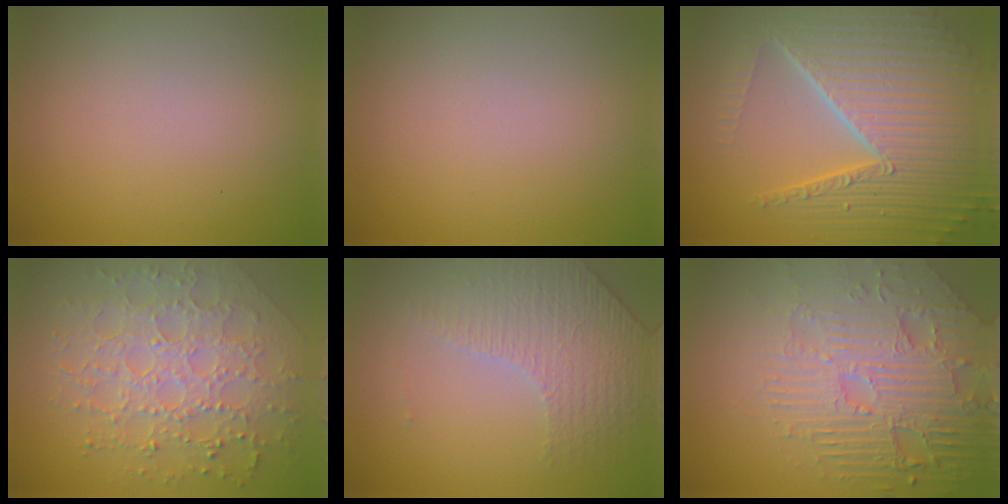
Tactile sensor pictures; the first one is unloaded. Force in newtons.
{"total": 0.0}
{"total": 10.2, "press": 6.6, "slide": 7.8}
{"total": 7.2, "press": 5.1, "slide": 5.1}
{"total": 4.4, "press": 3.1, "slide": 3.2}
{"total": 7.8, "press": 5.8, "slide": 5.3}